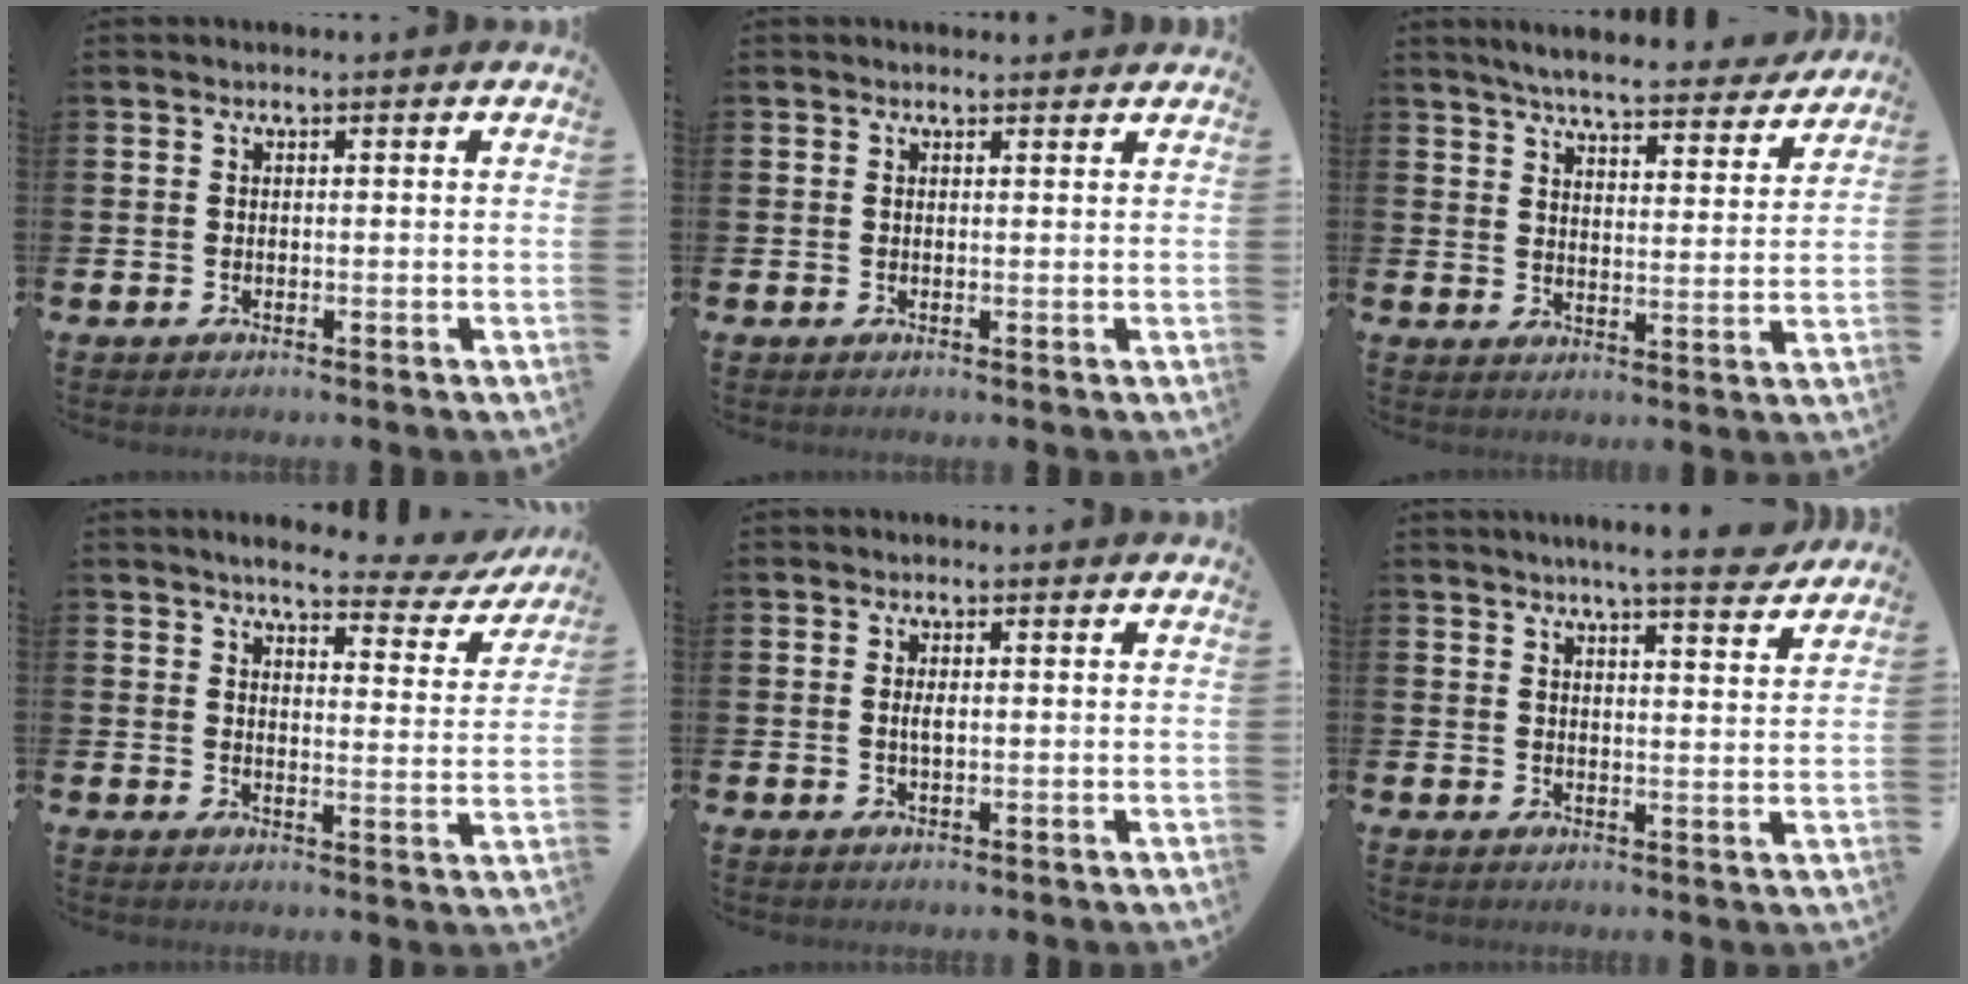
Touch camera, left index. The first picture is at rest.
{"total": 0.8, "force": [0.8, 0.2, 0.1], "torque": [0.006, -0.001, 0.013]}
{"total": 5.8, "force": [5.6, 0.5, 1.5], "torque": [-0.041, -0.039, 0.093]}
{"total": 4.4, "force": [3.8, 1.0, 1.9], "torque": [-0.036, -0.028, 0.056]}
{"total": 1.4, "force": [0.2, 0.5, 1.3], "torque": [-0.027, 0.004, 0.001]}
{"total": 6.2, "force": [5.8, -0.2, 2.3], "torque": [-0.040, -0.030, 0.098]}